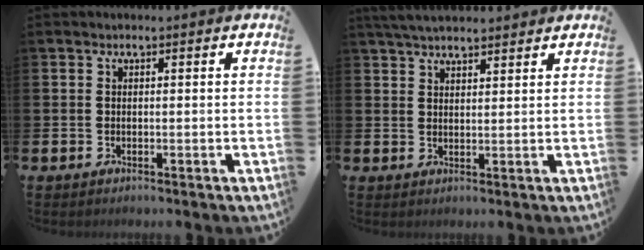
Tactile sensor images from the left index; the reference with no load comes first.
{"total": 4.1, "force": [3.9, 0.7, 1.0], "torque": [-0.024, -0.012, 0.072]}